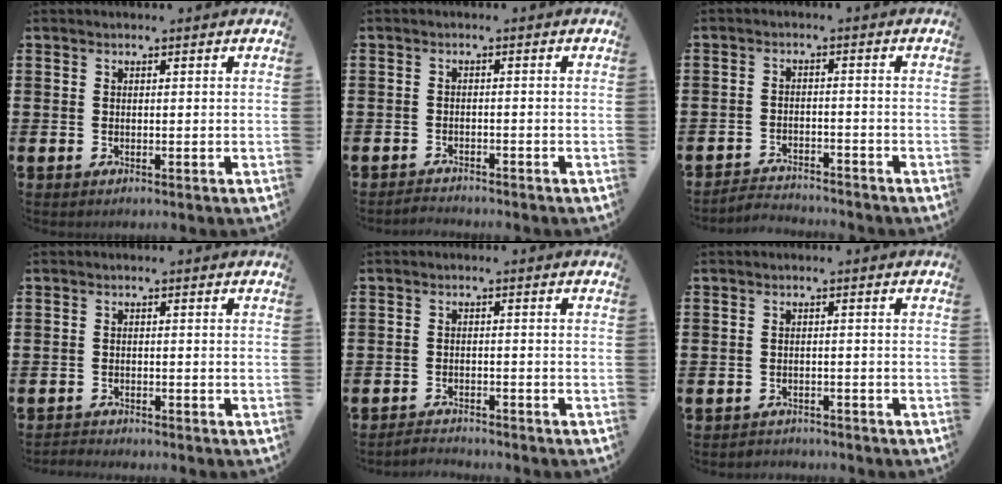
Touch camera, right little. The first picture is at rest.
{"total": 1.3, "force": [-1.3, 0.0, -0.2], "torque": [-0.001, 0.003, -0.029]}
{"total": 2.6, "force": [-2.5, 0.1, -0.2], "torque": [-0.002, 0.002, -0.056]}
{"total": 1.1, "force": [-1.1, 0.0, -0.1], "torque": [-0.002, 0.002, -0.023]}
{"total": 1.9, "force": [-1.8, 0.0, -0.2], "torque": [-0.002, 0.004, -0.041]}
{"total": 1.2, "force": [-1.2, 0.2, -0.2], "torque": [0.000, 0.004, -0.027]}